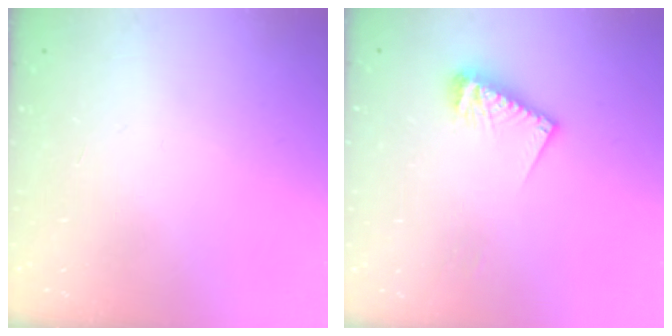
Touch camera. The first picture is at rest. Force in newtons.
{"total": 9.1, "press": 9.1, "slide": 0.9}